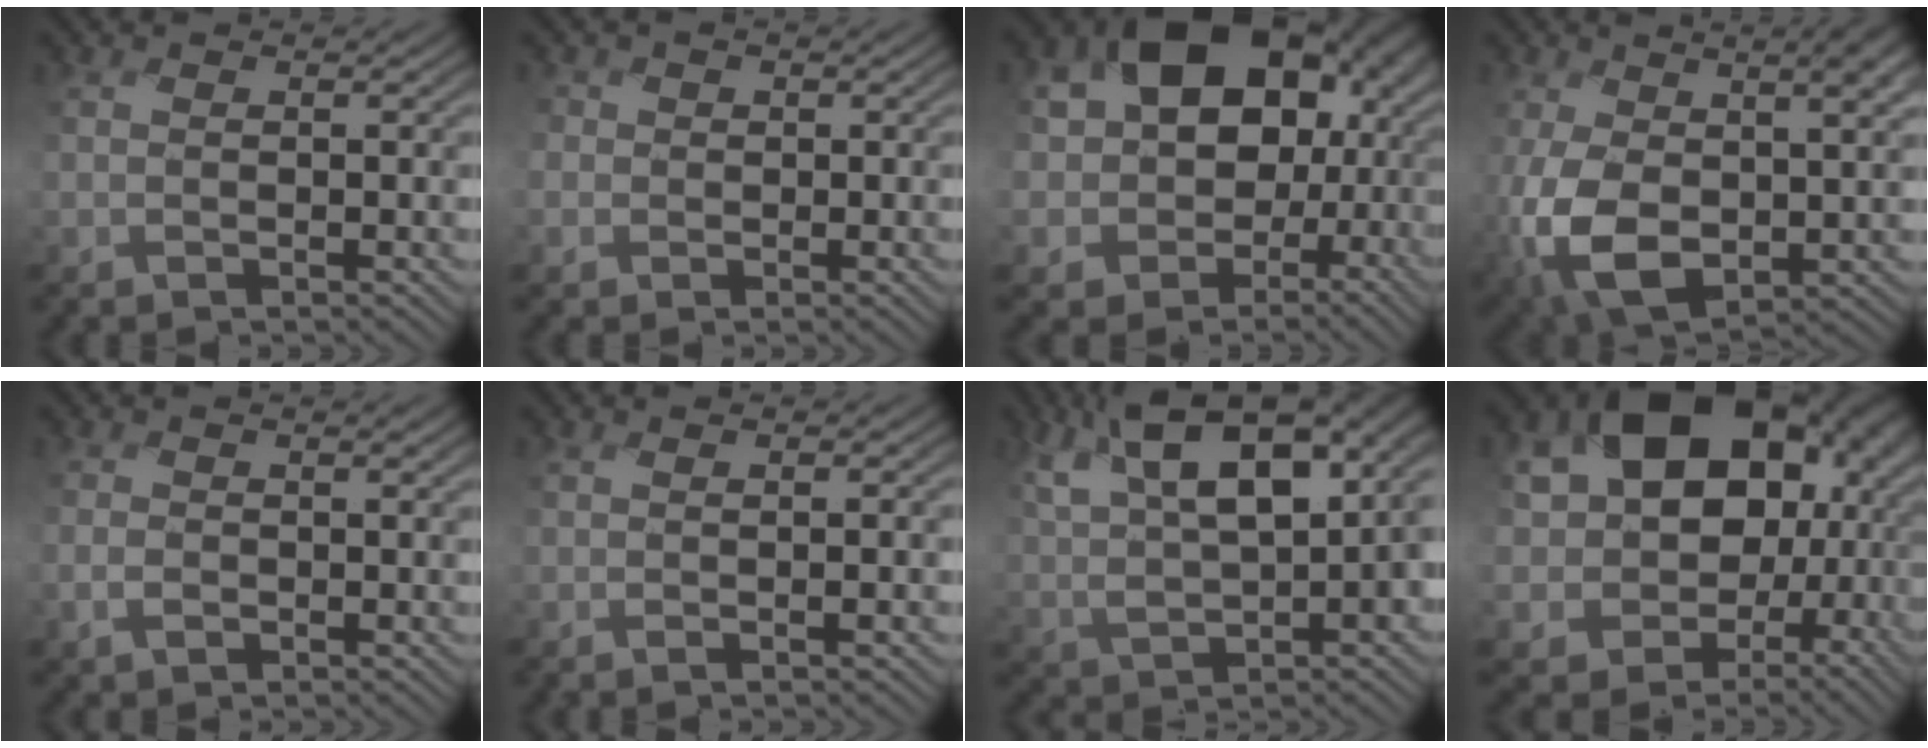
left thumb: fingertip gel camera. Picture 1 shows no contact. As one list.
[{"total": 1.9, "force": [-0.3, 1.8, -0.6], "torque": [0.006, -0.002, -0.014]}, {"total": 17.9, "force": [3.4, 13.8, 10.9], "torque": [-0.175, -0.030, 0.084]}, {"total": 12.5, "force": [-0.3, 7.0, 10.4], "torque": [-0.219, -0.036, 0.005]}, {"total": 1.4, "force": [-0.3, 0.9, 1.0], "torque": [-0.018, -0.001, -0.008]}, {"total": 1.6, "force": [0.0, 0.1, 1.6], "torque": [-0.016, 0.004, -0.012]}, {"total": 15.8, "force": [5.6, 8.2, 12.3], "torque": [-0.217, 0.009, 0.096]}, {"total": 19.9, "force": [5.0, 15.3, 11.6], "torque": [-0.203, -0.025, 0.120]}]